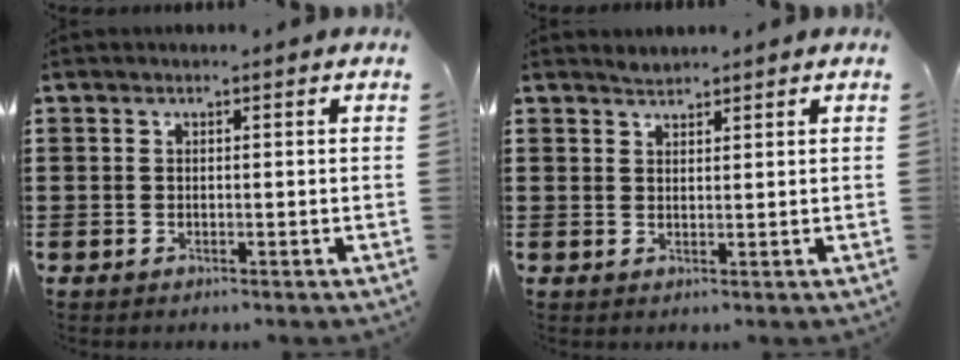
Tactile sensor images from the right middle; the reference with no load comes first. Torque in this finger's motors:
{"motor_torque": [-0.02, -0.02, 0.00, 0.00]}